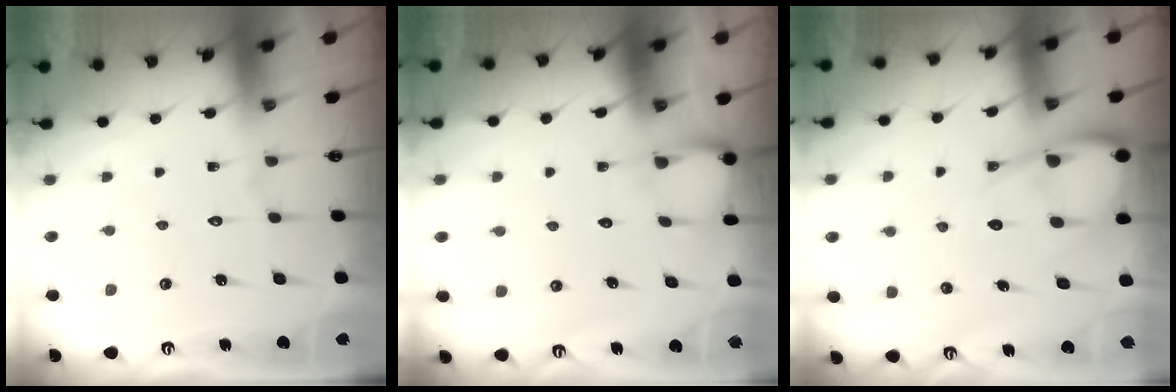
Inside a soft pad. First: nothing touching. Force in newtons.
{"total": 4.5, "press": 4.5, "slide": 0.4}
{"total": 10.3, "press": 10.2, "slide": 1.1}